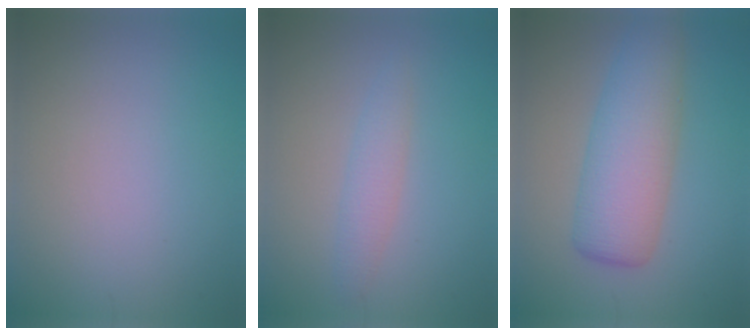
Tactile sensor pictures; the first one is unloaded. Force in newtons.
{"total": 2.0, "press": 2.0, "slide": 0.0}
{"total": 6.4, "press": 6.4, "slide": 0.1}